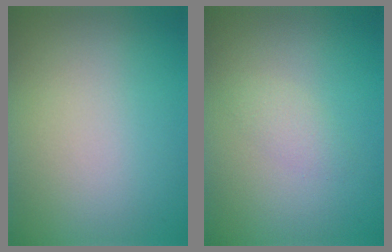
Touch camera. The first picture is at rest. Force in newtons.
{"total": 1.2, "press": 1.2, "slide": 0.1}